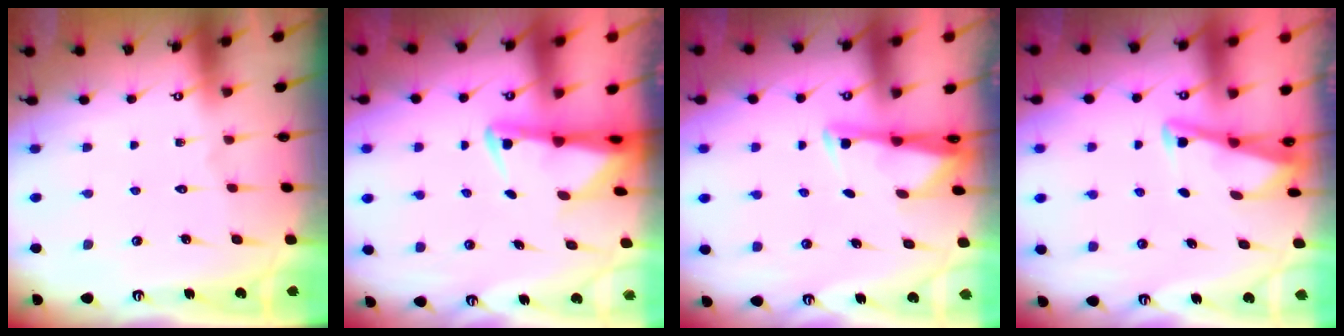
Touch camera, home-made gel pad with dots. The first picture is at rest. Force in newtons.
{"total": 2.9, "press": 2.9, "slide": 0.6}
{"total": 2.6, "press": 2.6, "slide": 0.4}
{"total": 3.1, "press": 3.1, "slide": 0.4}